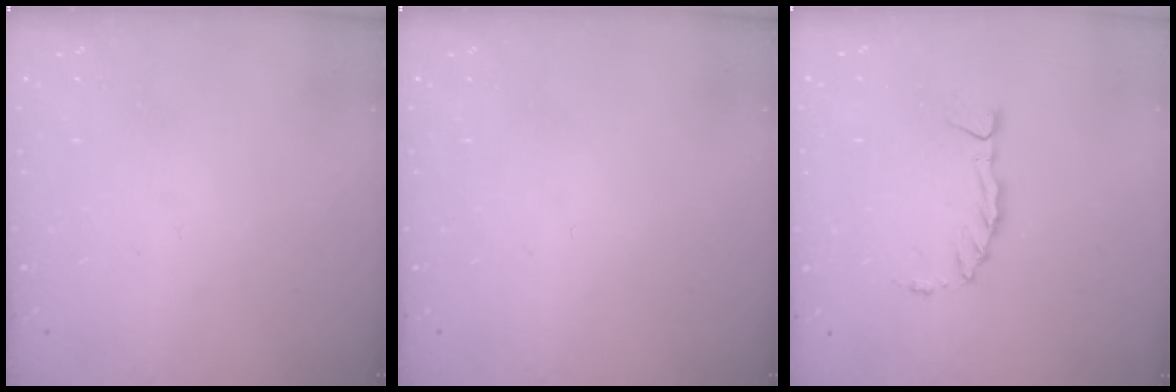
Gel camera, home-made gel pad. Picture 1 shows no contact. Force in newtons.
{"total": 0.0}
{"total": 1.9, "press": 1.9, "slide": 0.0}